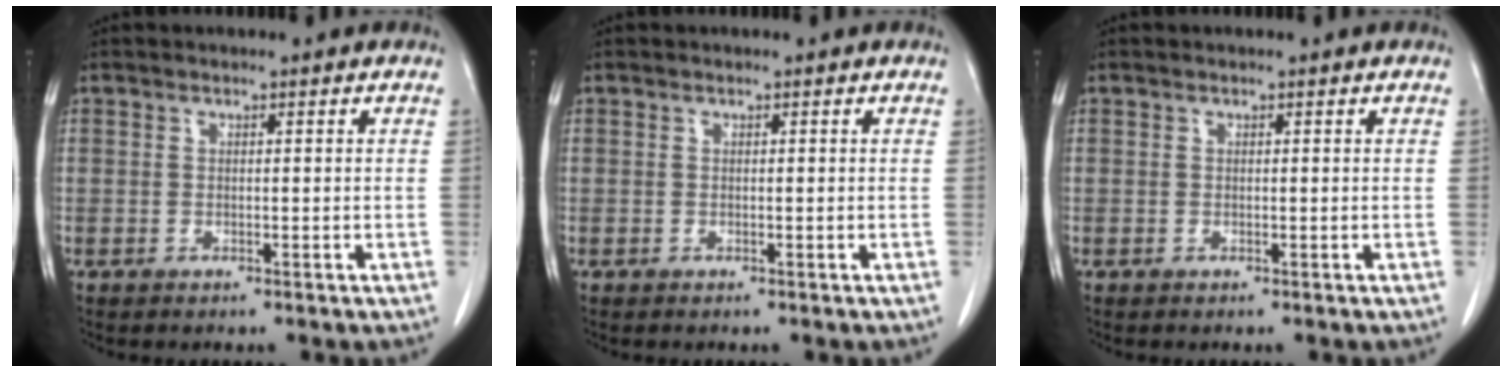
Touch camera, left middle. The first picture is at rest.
{"total": 0.0}
{"total": 0.0}